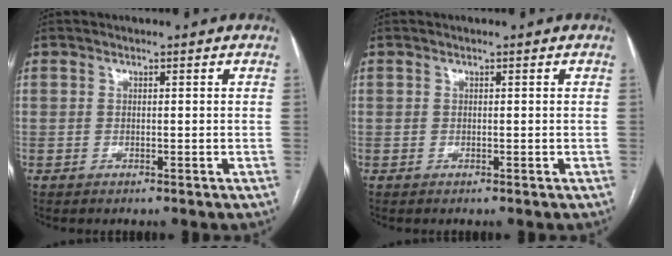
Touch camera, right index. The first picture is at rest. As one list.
[{"total": 0.0}]